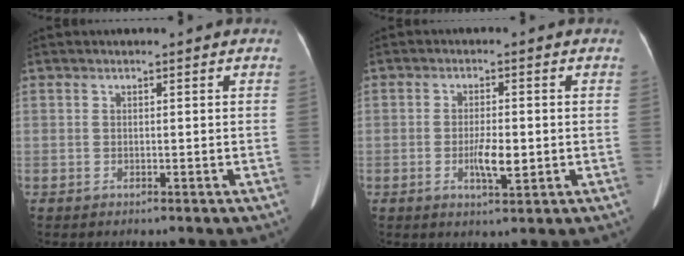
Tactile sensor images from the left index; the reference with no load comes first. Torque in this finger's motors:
{"motor_torque": [0.02, 0.00, 0.11, 0.07]}